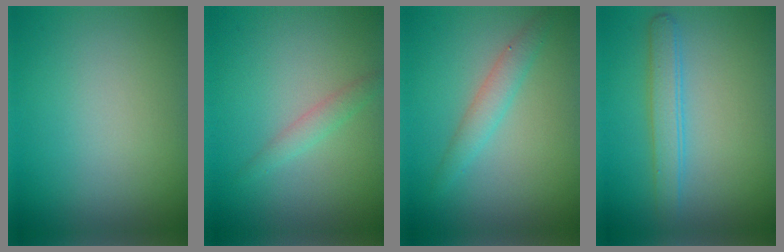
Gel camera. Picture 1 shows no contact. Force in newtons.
{"total": 1.4, "press": 1.4, "slide": 0.1}
{"total": 2.2, "press": 2.2, "slide": 0.0}
{"total": 2.5, "press": 2.5, "slide": 0.1}